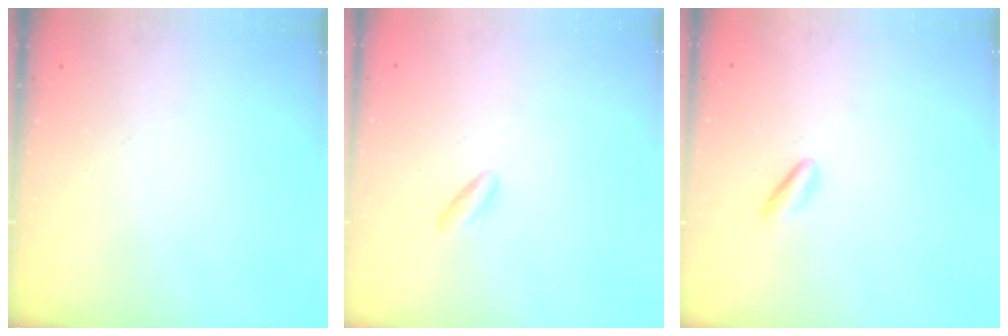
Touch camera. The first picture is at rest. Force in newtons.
{"total": 2.5, "press": 2.2, "slide": 1.1}
{"total": 1.5, "press": 1.1, "slide": 0.9}